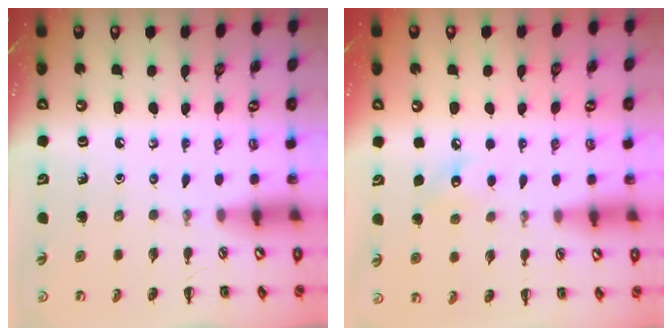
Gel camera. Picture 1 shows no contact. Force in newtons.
{"total": 6.5, "press": 6.3, "slide": 1.7}